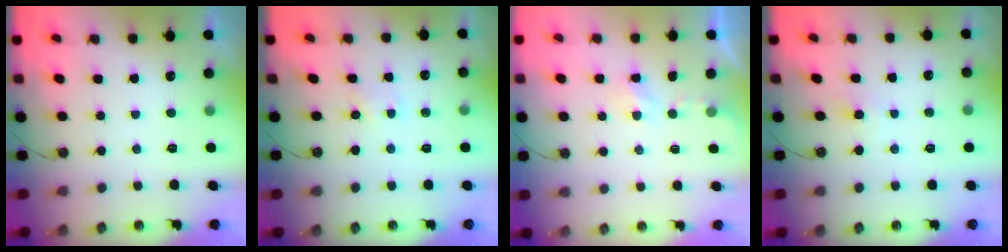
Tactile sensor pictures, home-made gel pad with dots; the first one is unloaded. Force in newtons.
{"total": 2.0, "press": 2.0, "slide": 0.3}
{"total": 2.2, "press": 2.1, "slide": 0.4}
{"total": 5.2, "press": 5.1, "slide": 0.6}